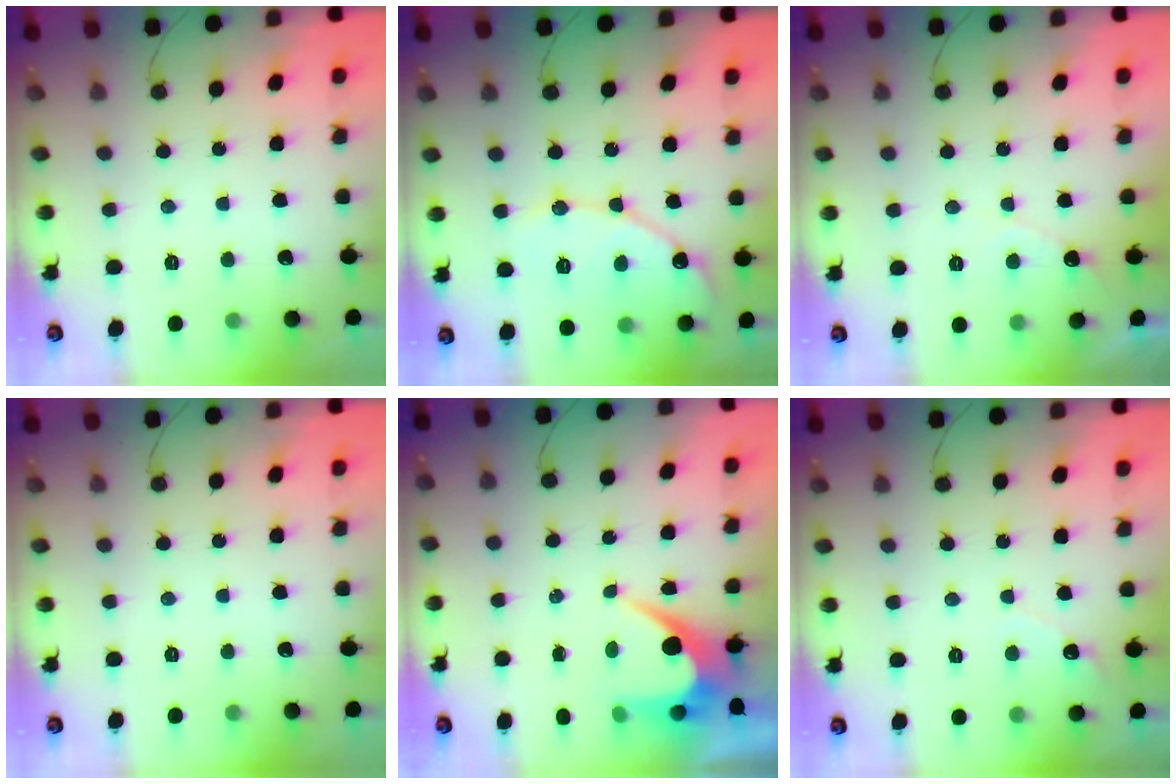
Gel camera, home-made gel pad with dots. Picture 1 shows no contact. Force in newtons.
{"total": 11.0, "press": 10.9, "slide": 0.9}
{"total": 4.7, "press": 4.7, "slide": 0.3}
{"total": 0.0}
{"total": 6.8, "press": 6.8, "slide": 0.3}
{"total": 2.9, "press": 2.9, "slide": 0.2}